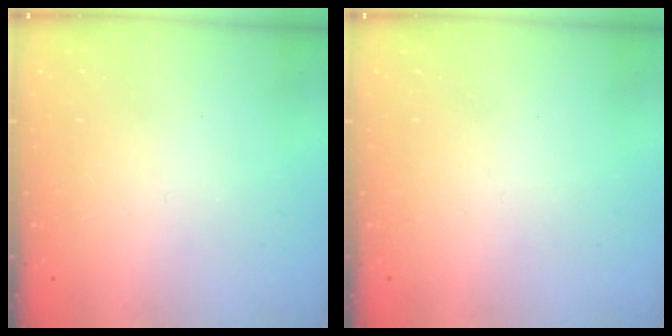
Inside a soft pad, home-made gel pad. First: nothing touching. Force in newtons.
{"total": 0.0}